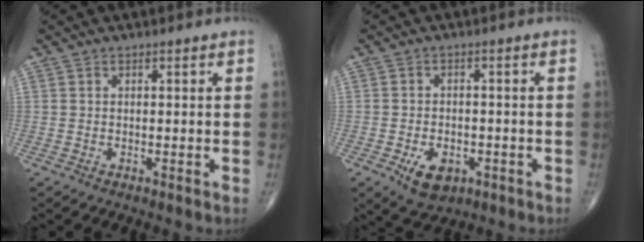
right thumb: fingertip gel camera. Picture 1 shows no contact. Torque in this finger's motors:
{"motor_torque": [0.02, 0.05, 0.32, 0.19, 0.10]}